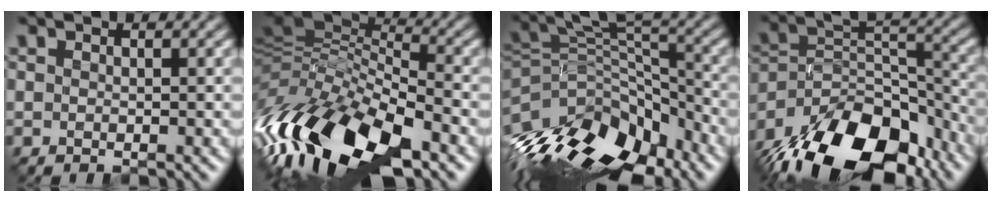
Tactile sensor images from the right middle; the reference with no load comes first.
{"total": 14.6, "force": [-7.5, 5.8, 11.1], "torque": [-0.233, 0.012, -0.141]}
{"total": 12.0, "force": [-7.9, 6.0, 6.7], "torque": [-0.136, 0.013, -0.143]}
{"total": 16.2, "force": [-12.0, 7.5, 7.9], "torque": [-0.166, -0.006, -0.189]}